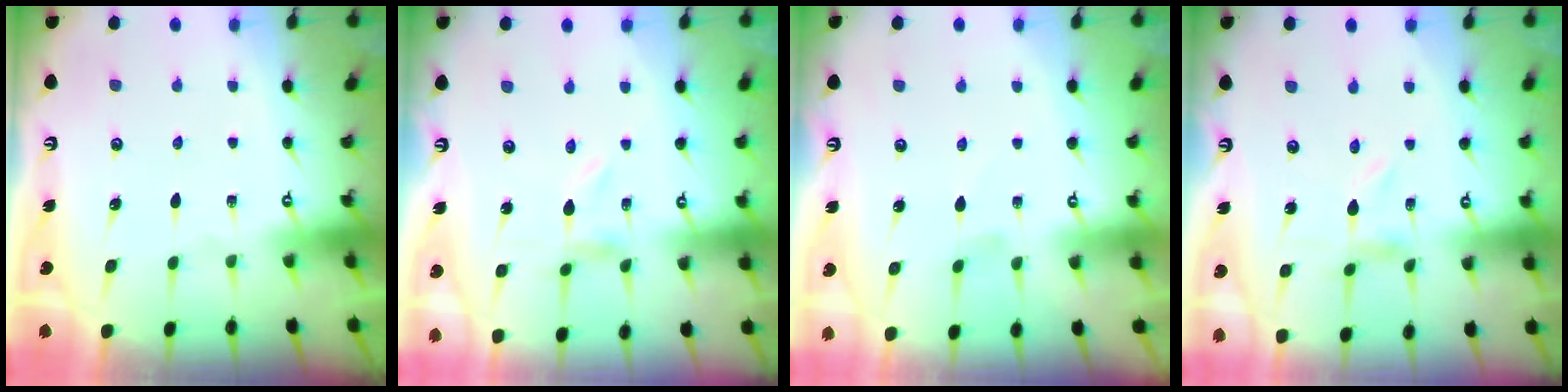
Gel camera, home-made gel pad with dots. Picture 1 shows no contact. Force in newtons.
{"total": 0.0}
{"total": 0.0}
{"total": 0.0}